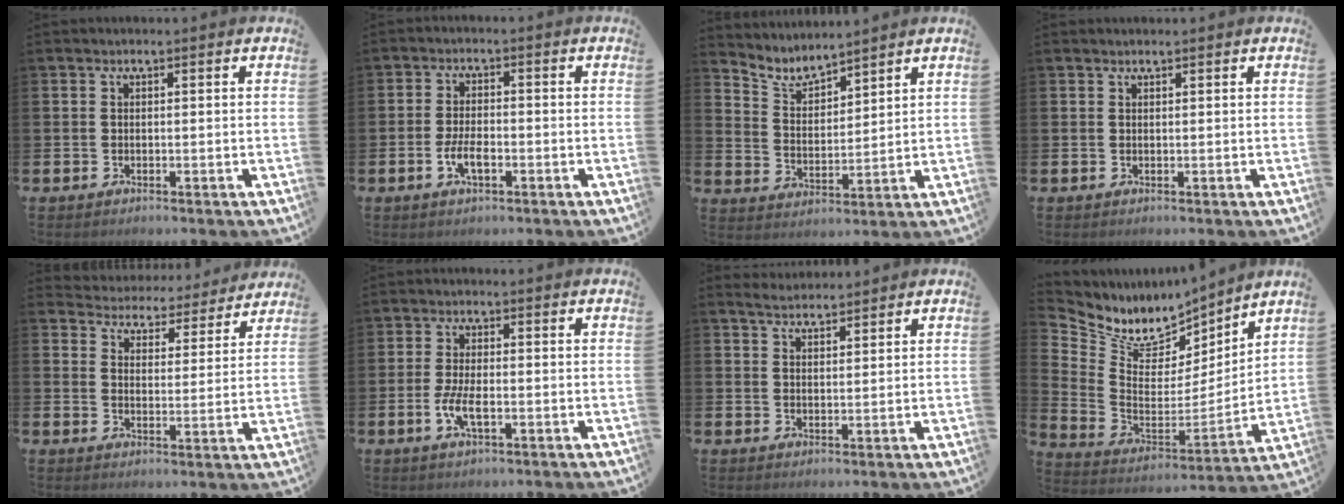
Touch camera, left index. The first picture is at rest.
{"total": 3.6, "force": [-1.1, 1.5, 3.1], "torque": [-0.054, -0.001, -0.022]}
{"total": 4.9, "force": [4.8, 0.8, 0.8], "torque": [-0.036, -0.032, 0.083]}
{"total": 0.7, "force": [0.7, 0.1, 0.0], "torque": [0.014, -0.005, 0.010]}
{"total": 4.6, "force": [4.4, 1.2, -0.3], "torque": [-0.013, -0.046, 0.071]}
{"total": 4.0, "force": [-1.2, 1.4, 3.6], "torque": [-0.059, -0.001, -0.024]}
{"total": 3.2, "force": [3.1, 0.6, 0.4], "torque": [-0.009, -0.012, 0.057]}
{"total": 8.9, "force": [7.6, 4.4, 1.9], "torque": [-0.078, -0.049, 0.137]}